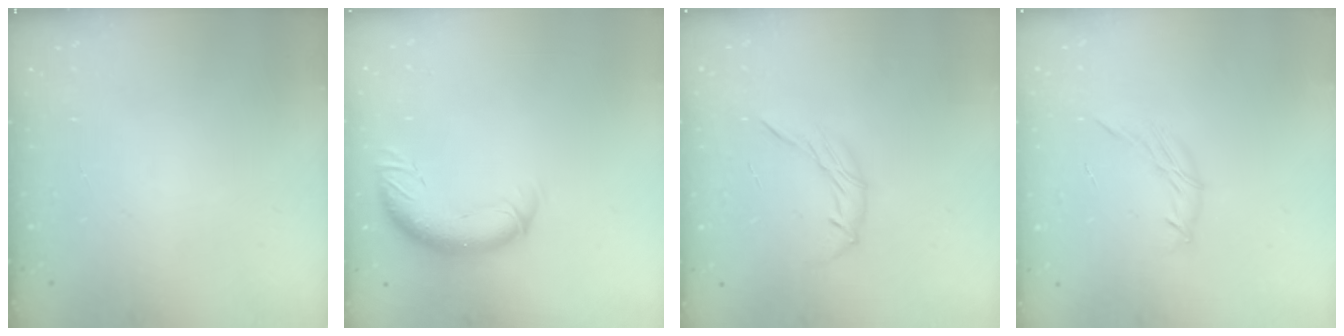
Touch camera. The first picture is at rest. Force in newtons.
{"total": 10.8, "press": 10.4, "slide": 2.9}
{"total": 6.0, "press": 6.0, "slide": 0.3}
{"total": 5.9, "press": 5.8, "slide": 1.1}